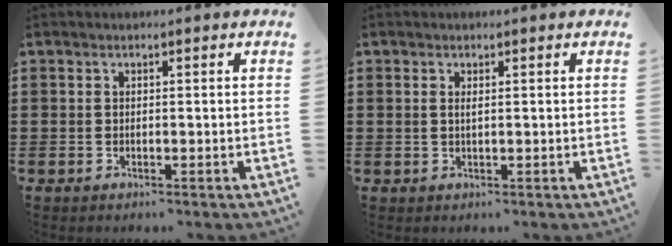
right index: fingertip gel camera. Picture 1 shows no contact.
{"total": 0.6, "force": [0.2, 0.2, 0.6], "torque": [-0.013, 0.000, 0.005]}